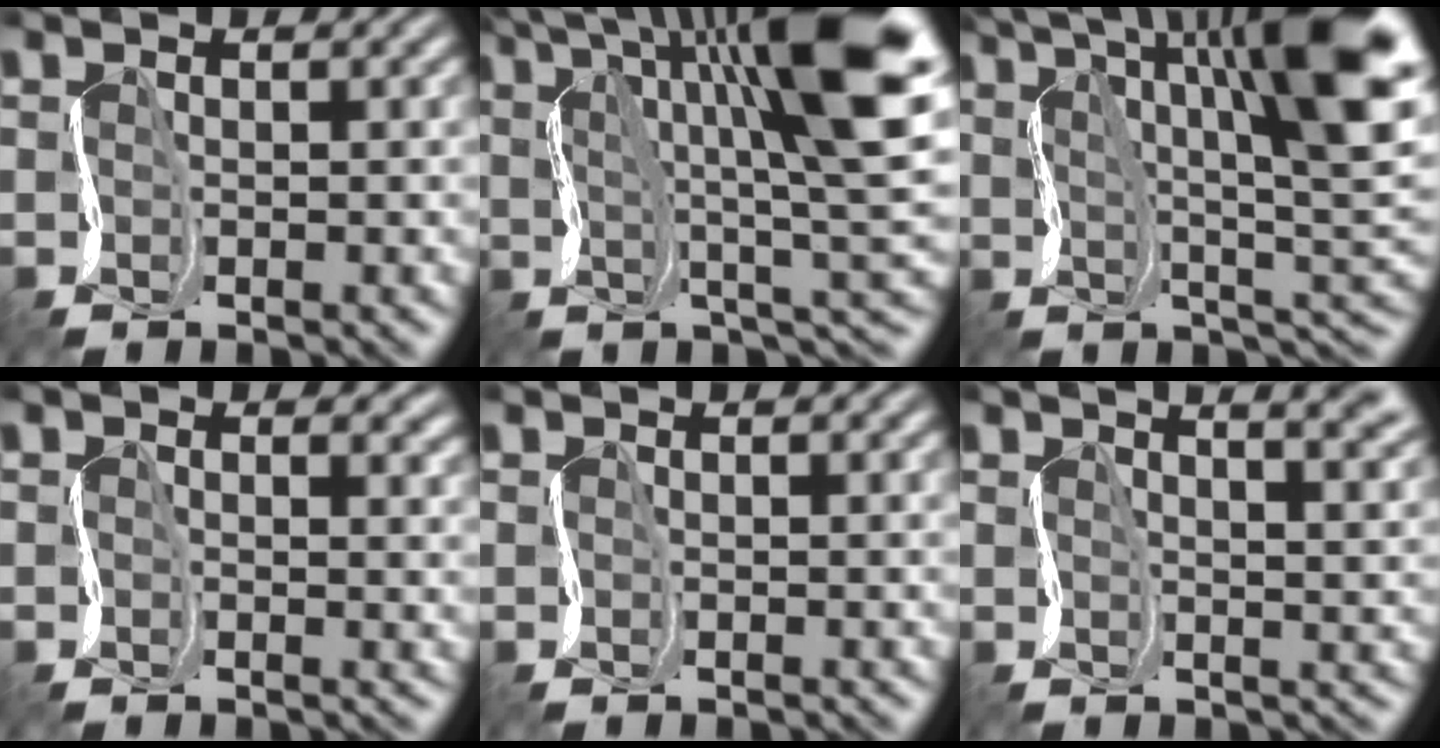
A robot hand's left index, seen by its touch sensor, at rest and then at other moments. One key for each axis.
{"total": 14.7, "fx": 5.7, "fy": 3.4, "fz": 13.1, "tx": -0.215, "ty": 0.012, "tz": 0.098}
{"total": 15.0, "fx": 6.0, "fy": 4.0, "fz": 13.2, "tx": -0.215, "ty": 0.011, "tz": 0.100}
{"total": 1.6, "fx": 0.7, "fy": 1.0, "fz": 1.1, "tx": -0.012, "ty": 0.000, "tz": 0.007}
{"total": 0.0}
{"total": 8.4, "fx": 5.0, "fy": 3.3, "fz": 6.0, "tx": -0.045, "ty": 0.043, "tz": 0.040}